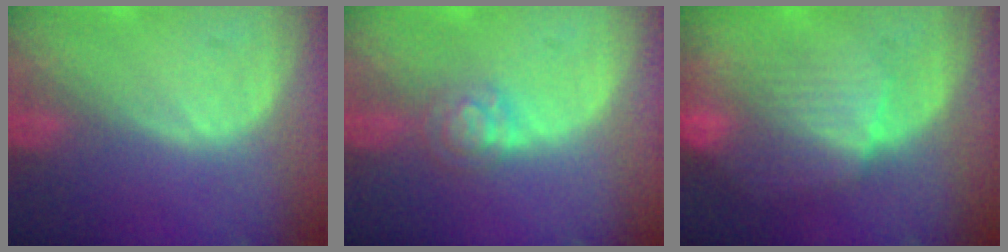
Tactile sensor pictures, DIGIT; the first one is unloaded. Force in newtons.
{"total": 4.0, "press": 3.6, "slide": 1.7}
{"total": 8.9, "press": 8.0, "slide": 3.9}